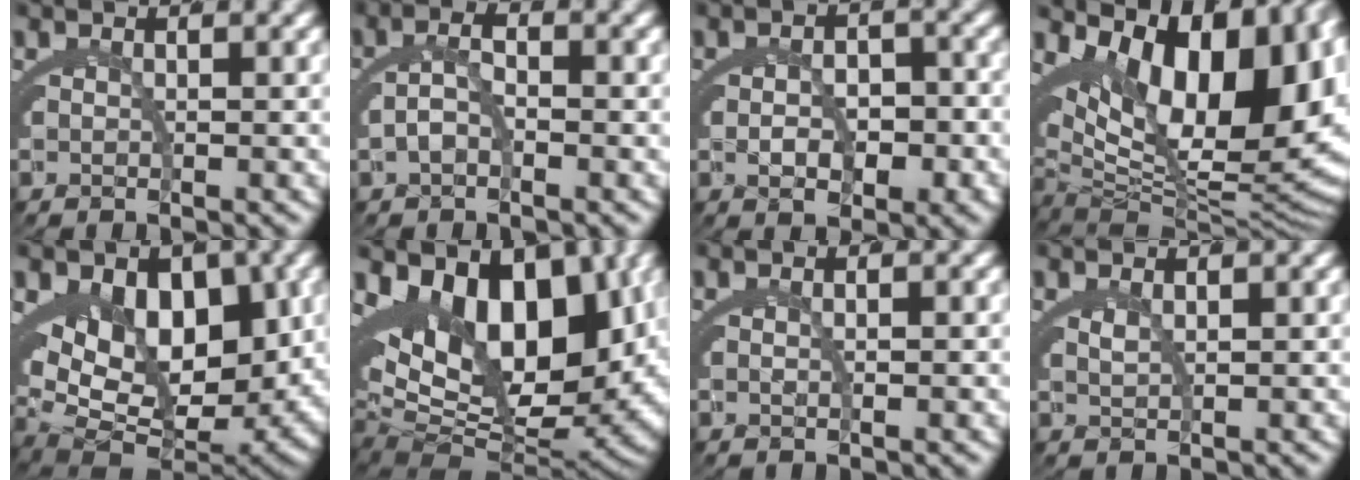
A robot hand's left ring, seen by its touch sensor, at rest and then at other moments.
{"total": 2.5, "force": [-0.4, 1.2, 2.2], "torque": [-0.036, 0.013, -0.014]}
{"total": 2.7, "force": [-1.1, 1.4, 2.1], "torque": [-0.021, -0.006, -0.015]}
{"total": 21.4, "force": [2.7, 12.3, 17.3], "torque": [-0.238, -0.011, 0.059]}
{"total": 15.0, "force": [-1.1, 10.4, 10.8], "torque": [-0.198, -0.055, 0.008]}
{"total": 19.6, "force": [0.2, 13.3, 14.4], "torque": [-0.270, -0.061, 0.030]}
{"total": 0.5, "force": [-0.2, 0.0, 0.5], "torque": [-0.013, 0.002, -0.004]}
{"total": 1.0, "force": [0.8, -0.6, 0.4], "torque": [-0.010, -0.007, 0.023]}